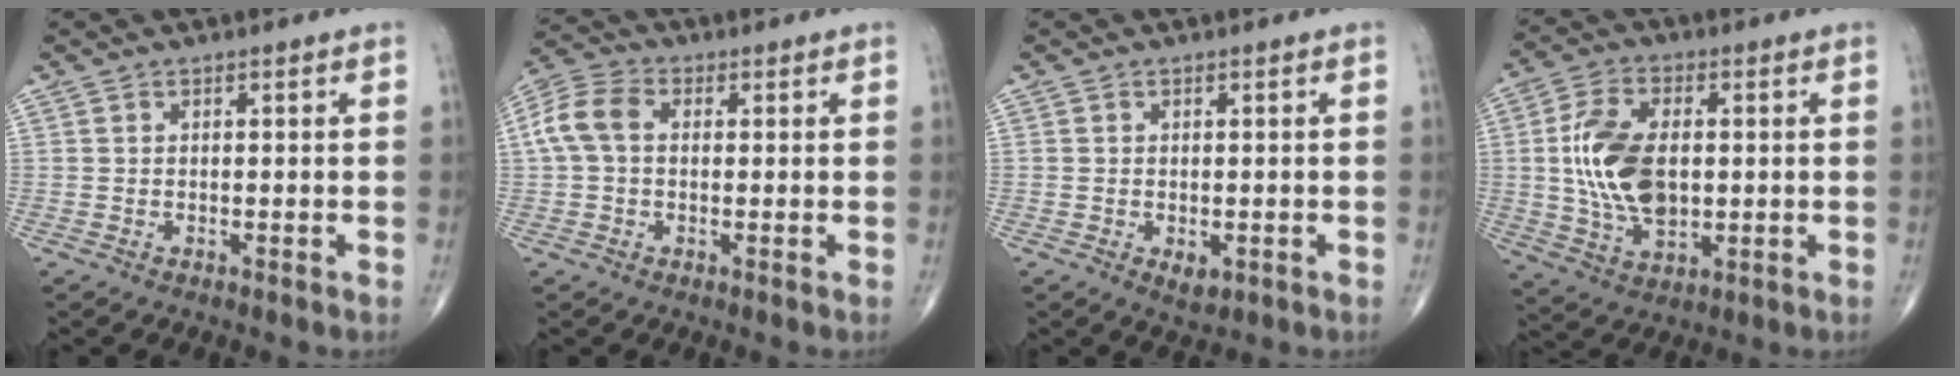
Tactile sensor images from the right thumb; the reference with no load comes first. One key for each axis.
{"total": 7.7, "fx": 0.8, "fy": 5.4, "fz": 5.4, "tx": -0.118, "ty": 0.027, "tz": 0.011}
{"total": 2.5, "fx": -0.7, "fy": 1.6, "fz": 1.8, "tx": -0.021, "ty": -0.003, "tz": -0.003}
{"total": 14.0, "fx": 0.6, "fy": 8.1, "fz": 11.3, "tx": -0.209, "ty": -0.002, "tz": 0.016}